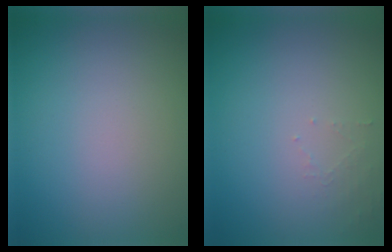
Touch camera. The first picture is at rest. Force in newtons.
{"total": 1.0, "press": 1.0, "slide": 0.2}